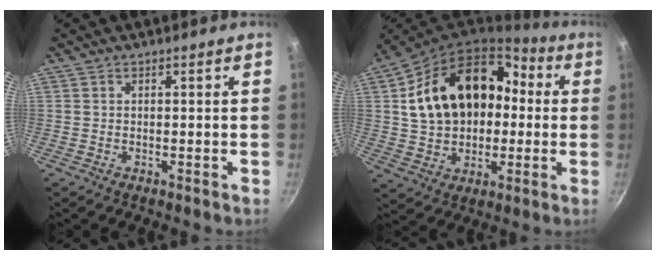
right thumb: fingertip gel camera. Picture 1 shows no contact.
{"total": 21.8, "force": [2.8, 15.8, 14.7], "torque": [-0.227, 0.050, 0.051]}